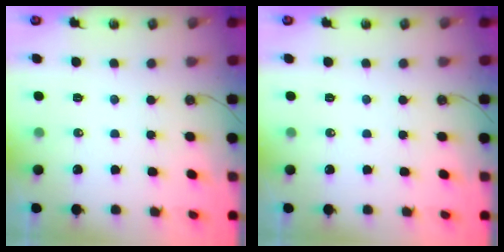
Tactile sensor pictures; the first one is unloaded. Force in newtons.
{"total": 0.7, "press": 0.0, "slide": 0.7}